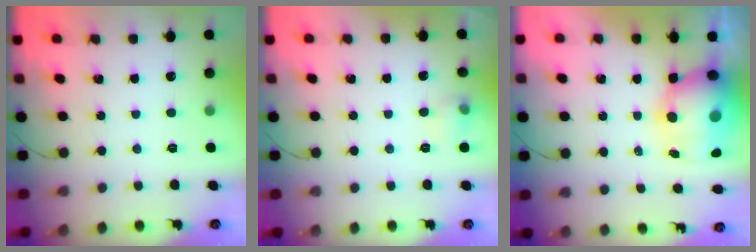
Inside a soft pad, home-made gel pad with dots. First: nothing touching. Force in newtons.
{"total": 5.3, "press": 5.1, "slide": 1.5}
{"total": 11.8, "press": 11.4, "slide": 2.7}